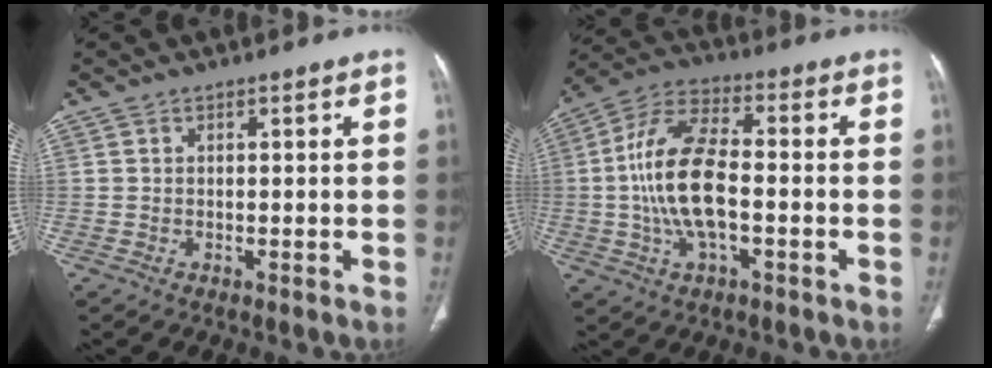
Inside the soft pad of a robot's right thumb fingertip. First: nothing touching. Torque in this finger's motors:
{"motor_torque": [2.39, 2.62, 2.01, -0.75, 0.70]}